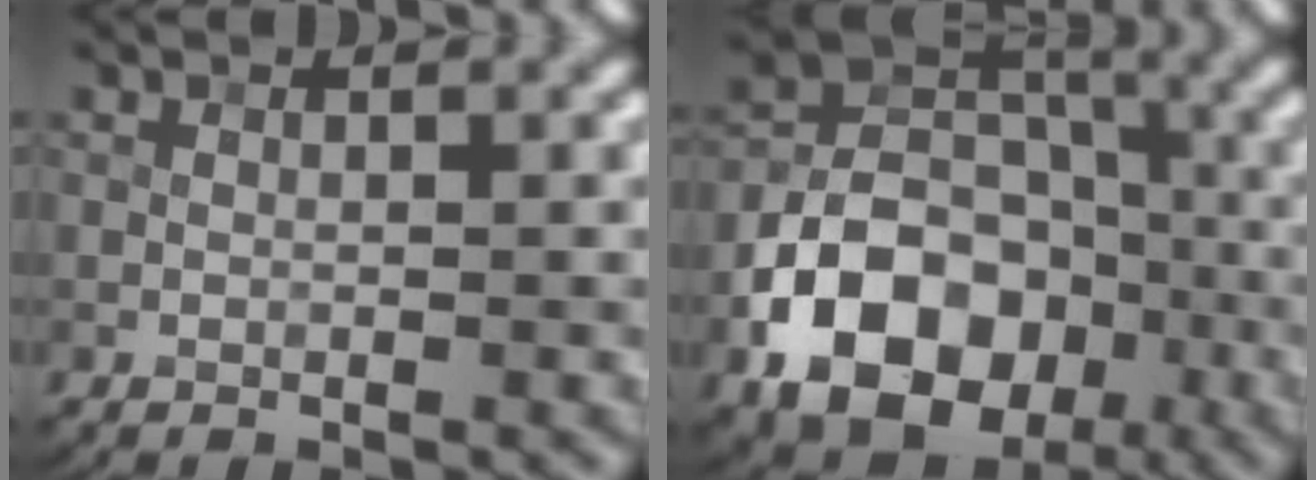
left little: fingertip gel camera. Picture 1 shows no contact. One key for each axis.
{"total": 12.0, "fx": -5.0, "fy": 8.5, "fz": 6.8, "tx": -0.129, "ty": -0.009, "tz": -0.089}